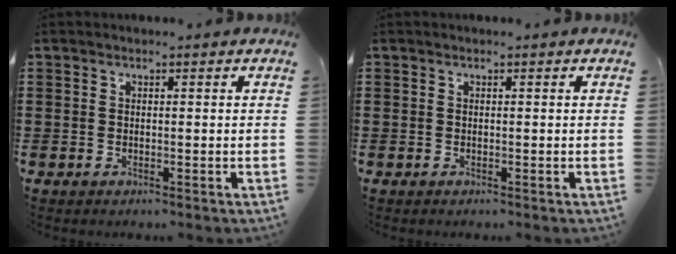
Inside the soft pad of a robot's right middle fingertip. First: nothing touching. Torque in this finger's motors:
{"motor_torque": [0.36, -0.09, -0.02, -0.01]}